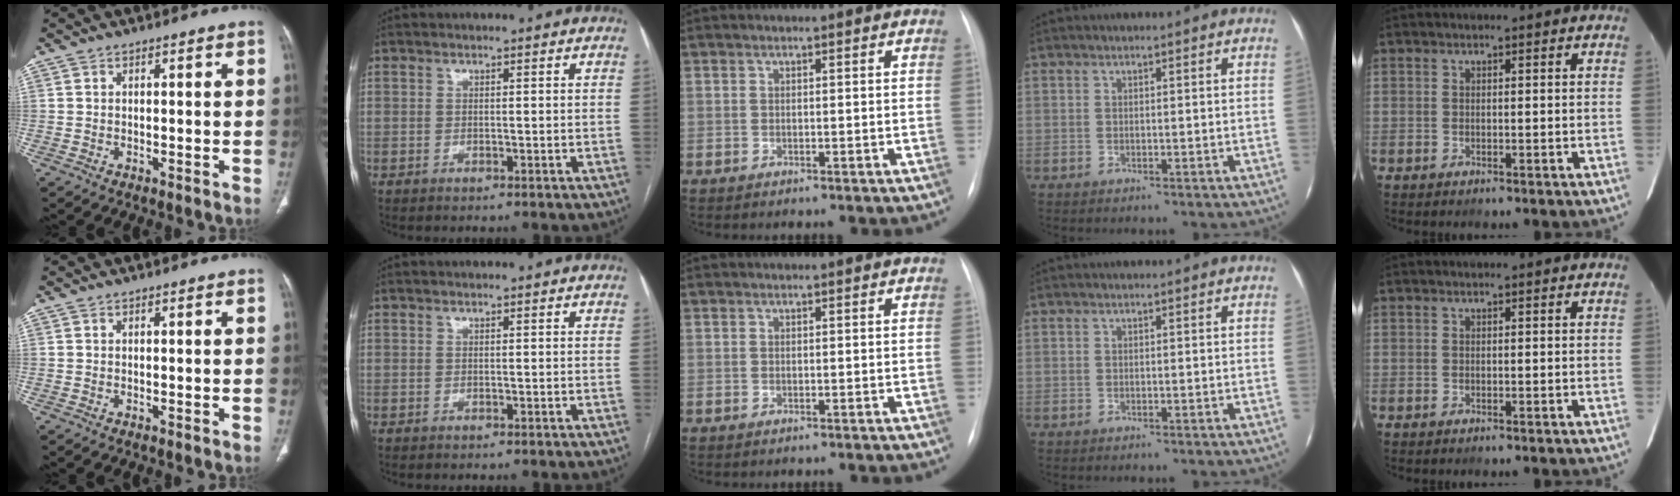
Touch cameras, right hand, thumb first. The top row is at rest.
{}